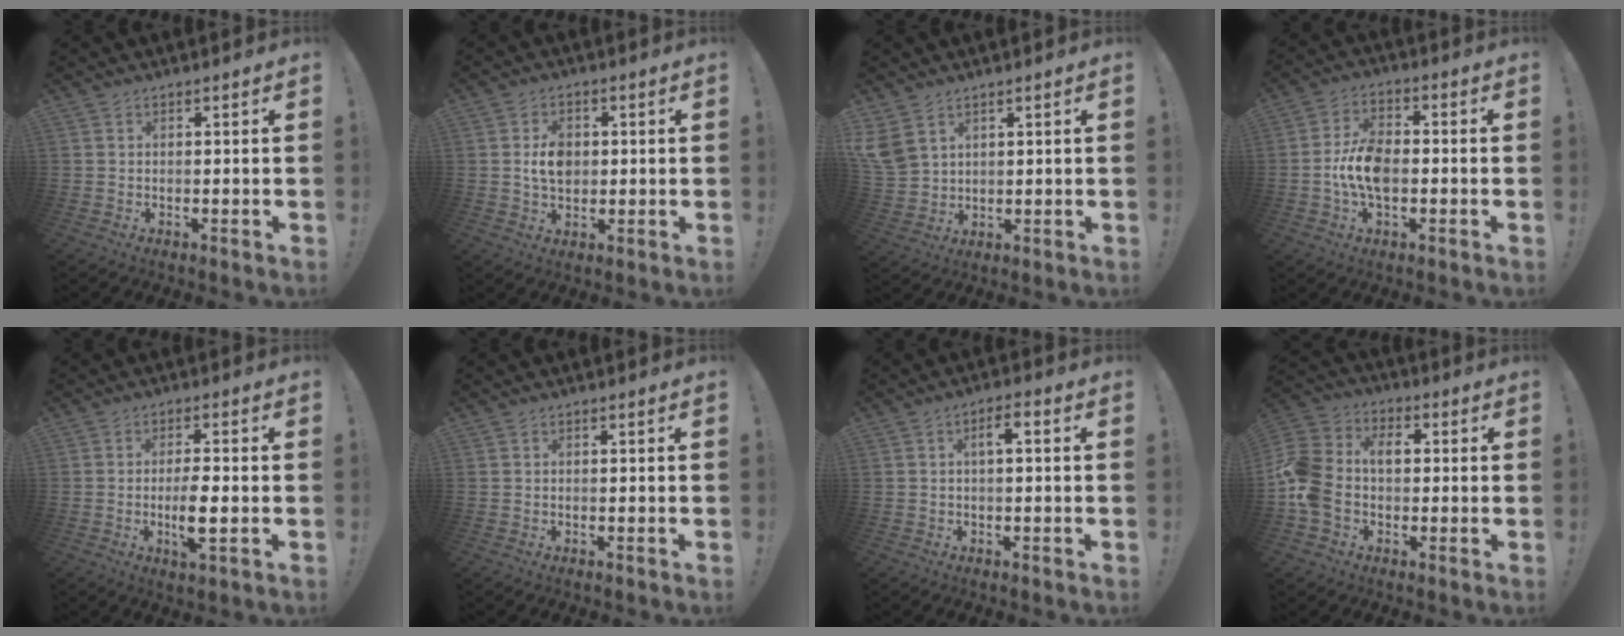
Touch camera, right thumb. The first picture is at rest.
{"total": 6.5, "force": [0.4, 4.7, 4.4], "torque": [-0.065, 0.002, 0.004]}
{"total": 7.4, "force": [4.2, 4.9, 3.8], "torque": [-0.092, -0.009, 0.088]}
{"total": 10.5, "force": [-2.2, 6.3, 8.1], "torque": [-0.154, 0.010, -0.039]}
{"total": 7.4, "force": [-1.7, 1.6, 7.0], "torque": [-0.142, -0.002, -0.029]}
{"total": 0.0}
{"total": 3.8, "force": [0.1, 1.3, 3.5], "torque": [-0.067, 0.012, -0.001]}
{"total": 14.1, "force": [-0.1, 10.9, 9.0], "torque": [-0.184, 0.023, 0.000]}